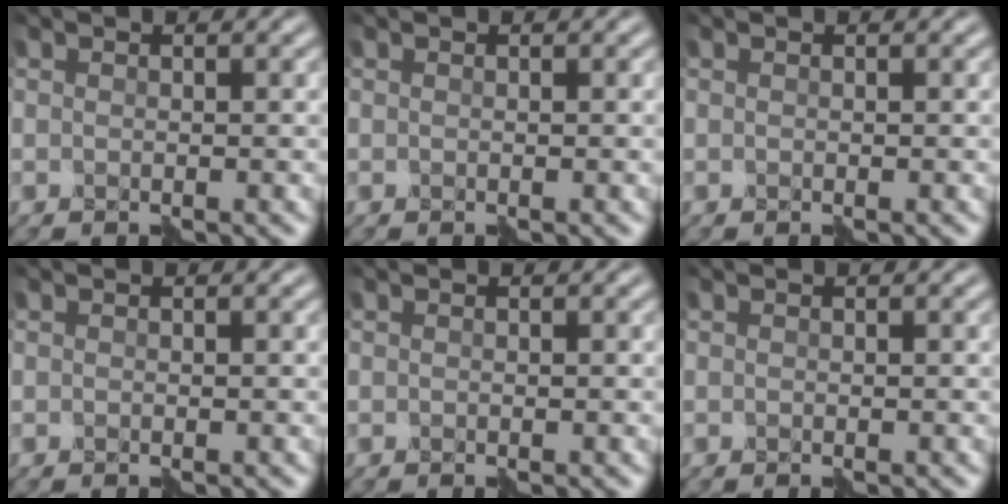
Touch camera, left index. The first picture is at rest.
{"total": 0.0}
{"total": 0.0}
{"total": 0.0}
{"total": 0.0}
{"total": 0.0}